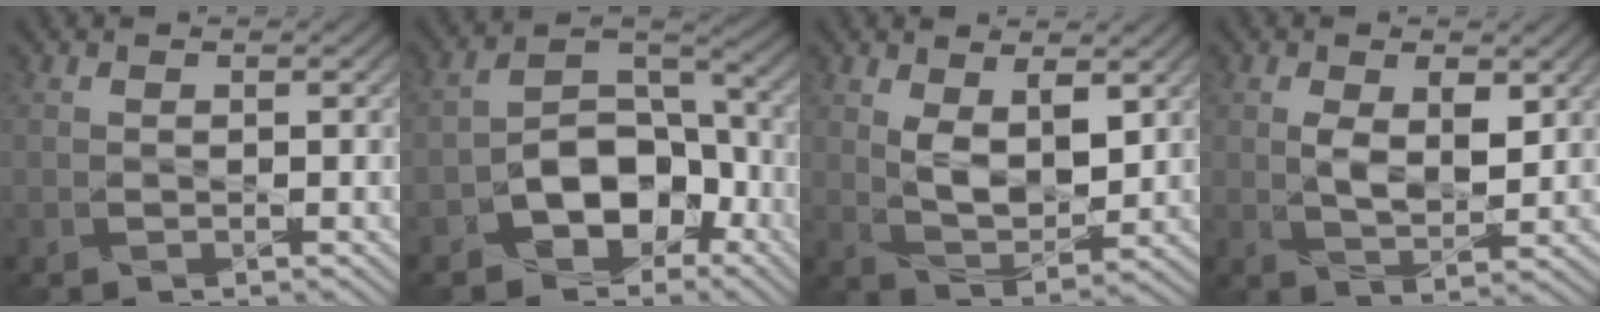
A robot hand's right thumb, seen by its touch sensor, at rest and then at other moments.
{"total": 9.5, "force": [-4.6, 6.3, 5.5], "torque": [-0.092, -0.003, -0.092]}
{"total": 6.1, "force": [2.1, 3.1, 4.8], "torque": [-0.099, -0.011, 0.045]}
{"total": 5.1, "force": [1.2, 2.5, 4.2], "torque": [-0.087, -0.008, 0.026]}